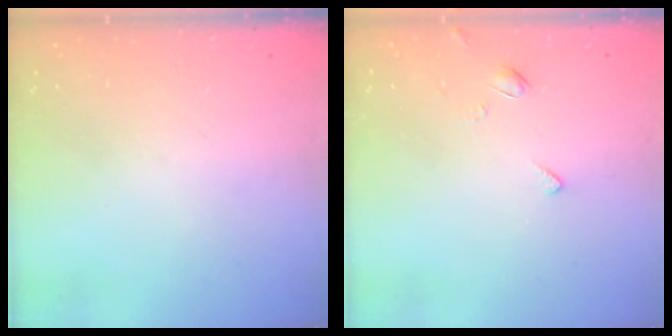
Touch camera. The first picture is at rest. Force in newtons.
{"total": 2.5, "press": 2.5, "slide": 0.5}